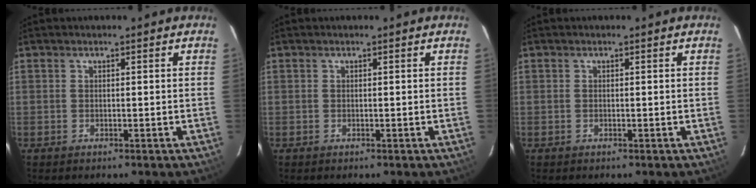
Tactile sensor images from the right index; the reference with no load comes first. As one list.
[{"total": 0.0}, {"total": 0.0}]